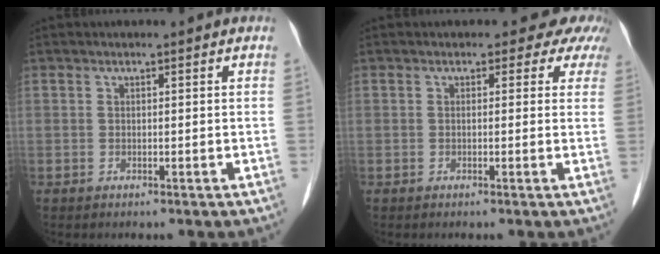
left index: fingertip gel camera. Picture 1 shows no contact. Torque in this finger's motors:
{"motor_torque": [1.11, -1.03, 0.13, 0.00]}